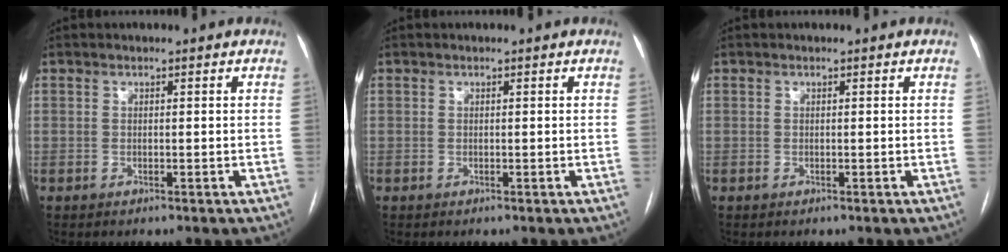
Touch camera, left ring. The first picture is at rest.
{"total": 0.0}
{"total": 0.0}